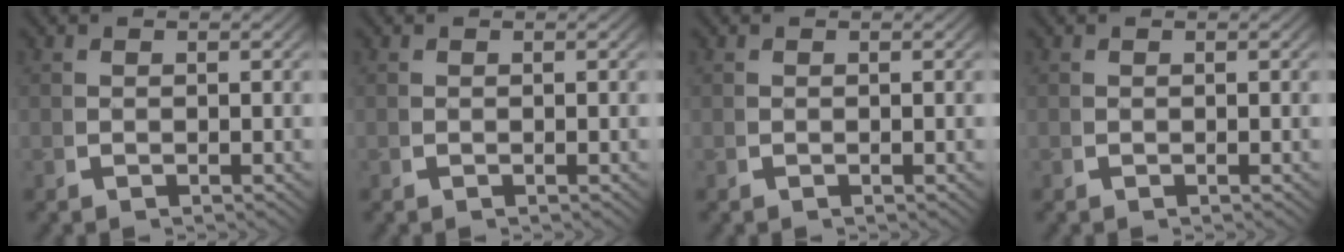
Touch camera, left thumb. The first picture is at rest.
{"total": 0.0}
{"total": 0.0}
{"total": 0.0}